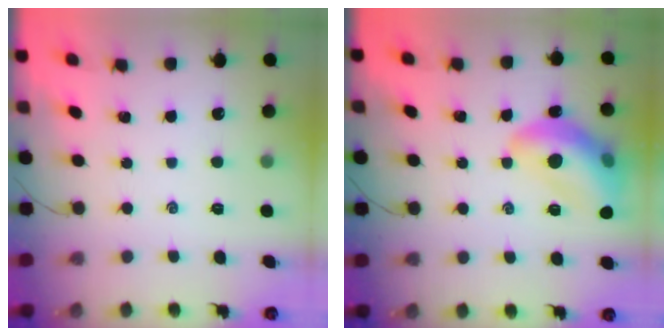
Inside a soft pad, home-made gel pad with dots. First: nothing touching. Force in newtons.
{"total": 15.0, "press": 14.9, "slide": 1.8}